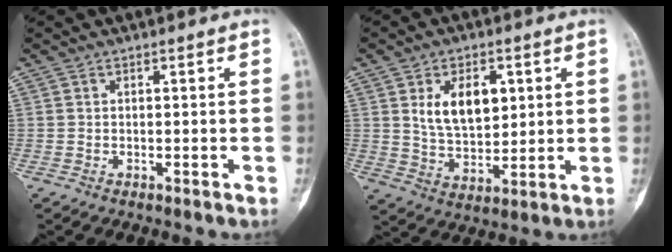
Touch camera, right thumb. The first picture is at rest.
{"total": 10.4, "force": [3.1, 6.2, 7.7], "torque": [-0.106, -0.018, 0.063]}